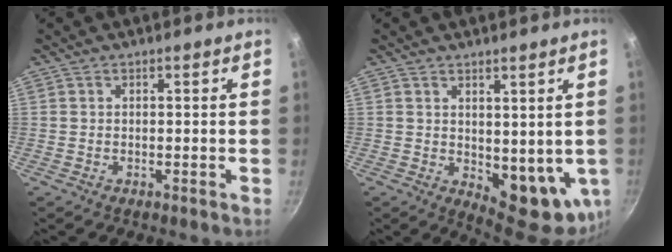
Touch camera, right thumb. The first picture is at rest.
{"total": 11.5, "force": [0.3, 5.7, 9.9], "torque": [-0.098, -0.021, 0.021]}